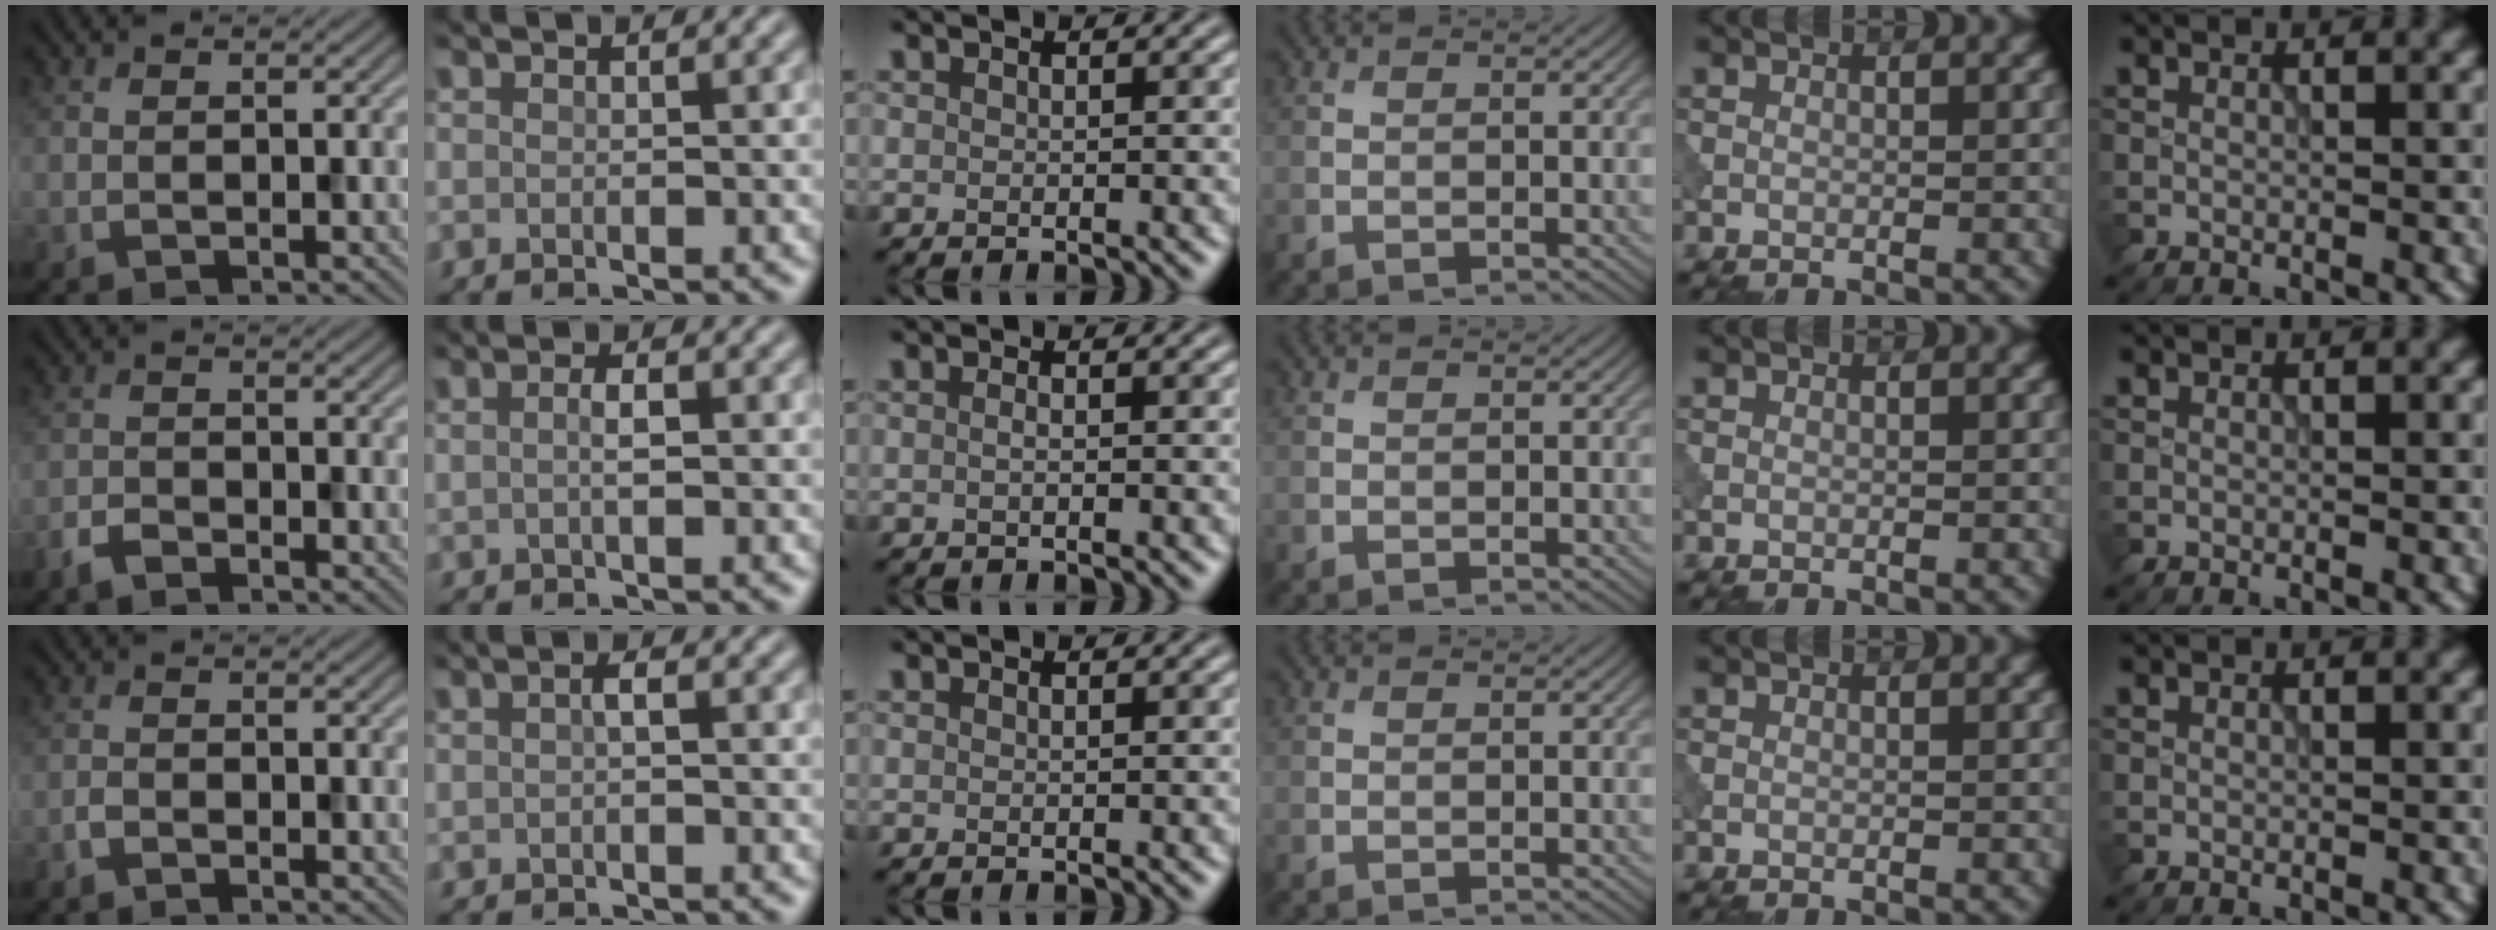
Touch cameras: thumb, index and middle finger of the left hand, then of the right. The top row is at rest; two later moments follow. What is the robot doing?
{"motion": "dispense", "object": "pipette"}